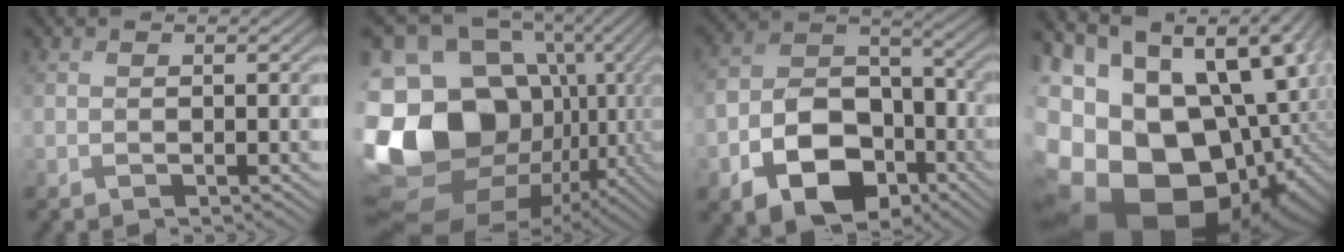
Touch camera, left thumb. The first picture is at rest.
{"total": 20.4, "force": [-1.8, 15.7, 12.8], "torque": [-0.305, -0.029, -0.008]}
{"total": 13.3, "force": [-6.1, 8.9, 7.8], "torque": [-0.157, -0.029, -0.109]}
{"total": 23.8, "force": [-1.7, 18.0, 15.6], "torque": [-0.275, -0.029, -0.027]}